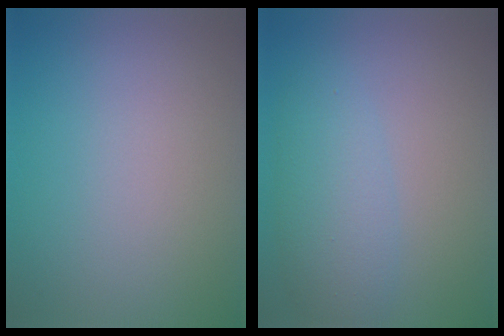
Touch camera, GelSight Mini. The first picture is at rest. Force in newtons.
{"total": 4.0, "press": 4.0, "slide": 0.1}